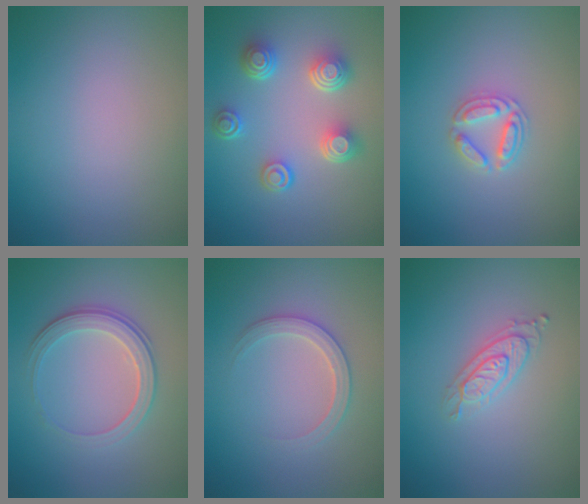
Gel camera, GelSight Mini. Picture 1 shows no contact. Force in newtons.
{"total": 4.9, "press": 3.6, "slide": 3.4}
{"total": 2.8, "press": 2.7, "slide": 0.5}
{"total": 3.3, "press": 2.9, "slide": 1.6}
{"total": 2.5, "press": 2.5, "slide": 0.3}
{"total": 2.4, "press": 2.2, "slide": 0.9}